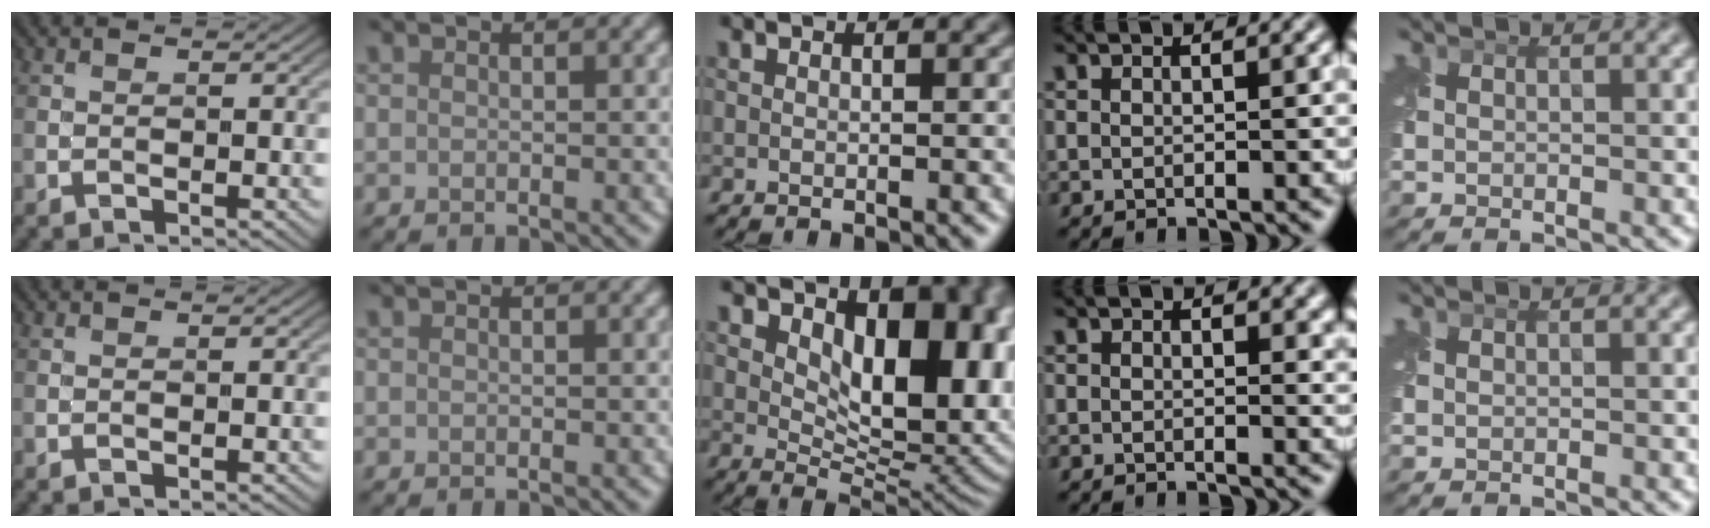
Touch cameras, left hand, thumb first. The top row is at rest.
{"middle": {"total": 11.5, "force": [3.2, 6.2, 9.2], "torque": [-0.119, -0.010, 0.056]}, "ring": {"total": 1.5, "force": [0.4, 0.9, 1.0], "torque": [-0.008, -0.003, 0.003]}}